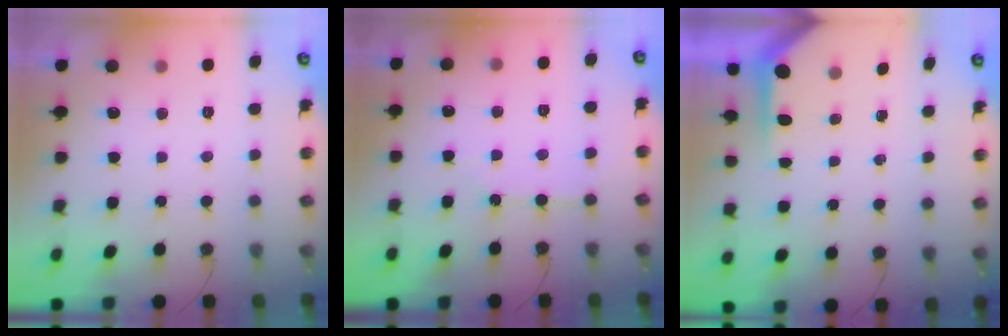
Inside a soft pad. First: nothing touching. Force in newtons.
{"total": 4.9, "press": 4.8, "slide": 0.5}
{"total": 3.8, "press": 3.8, "slide": 0.4}